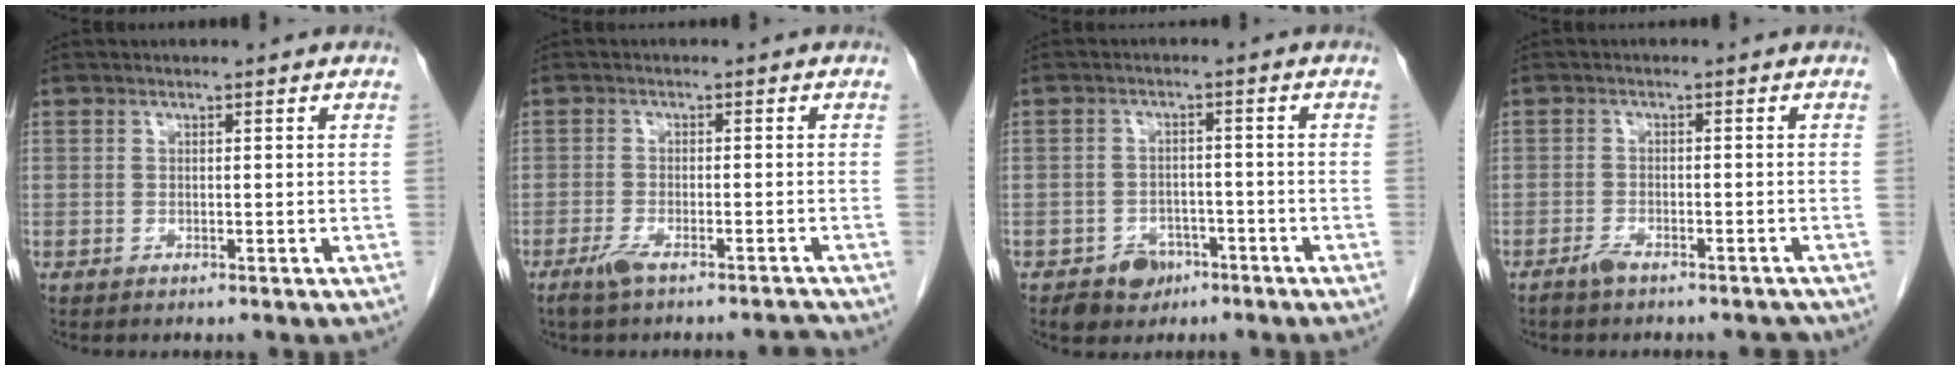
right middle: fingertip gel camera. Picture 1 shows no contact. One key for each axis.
{"total": 4.1, "fx": -3.5, "fy": 0.4, "fz": 2.2, "tx": -0.033, "ty": -0.005, "tz": -0.063}
{"total": 4.4, "fx": -2.7, "fy": 3.2, "fz": 1.2, "tx": -0.015, "ty": 0.008, "tz": -0.036}
{"total": 3.9, "fx": -3.5, "fy": 1.2, "fz": 1.4, "tx": -0.018, "ty": 0.002, "tz": -0.053}